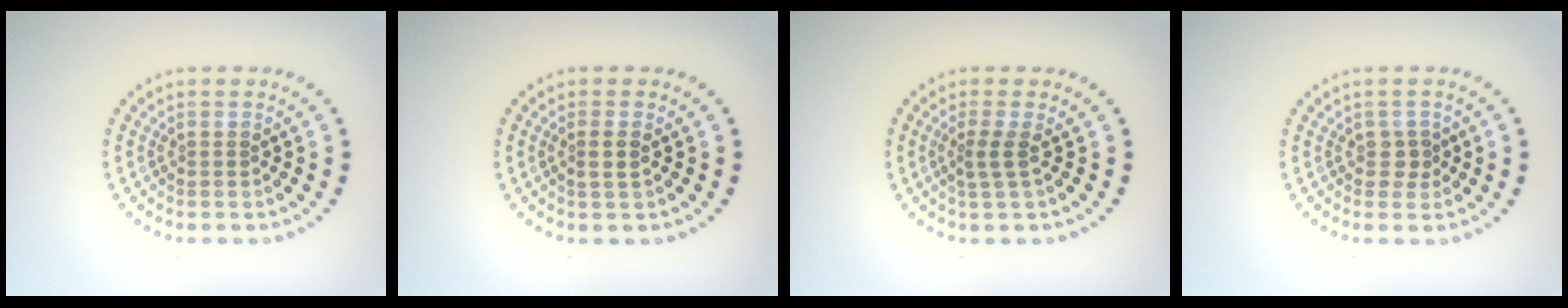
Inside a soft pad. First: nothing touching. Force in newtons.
{"total": 1.2, "press": 1.0, "slide": 0.7}
{"total": 1.7, "press": 1.1, "slide": 1.3}
{"total": 1.2, "press": 1.0, "slide": 0.5}